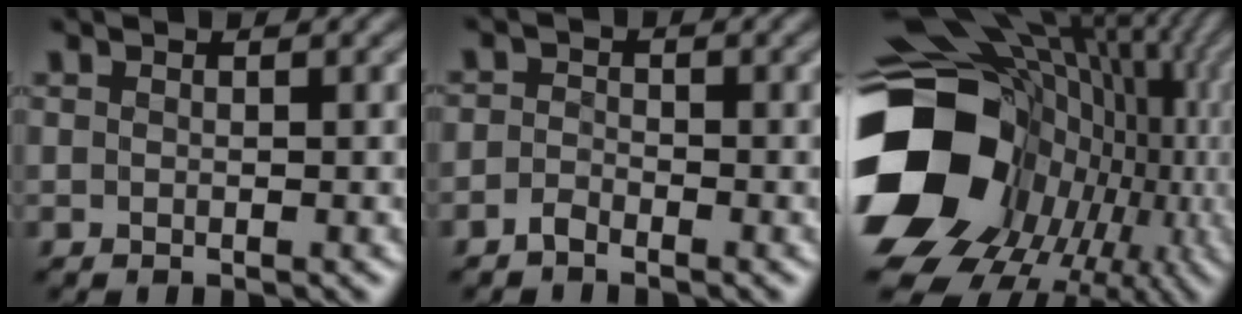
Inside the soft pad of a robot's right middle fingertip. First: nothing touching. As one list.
[{"total": 1.3, "force": [-1.1, 0.6, 0.2], "torque": [-0.004, 0.006, -0.025]}, {"total": 20.3, "force": [-2.6, 16.7, 11.2], "torque": [-0.253, -0.014, -0.022]}]